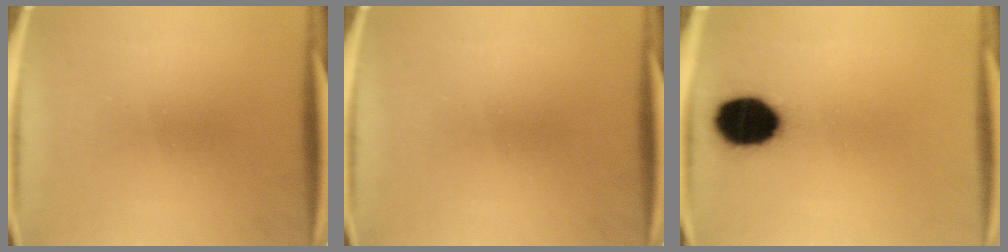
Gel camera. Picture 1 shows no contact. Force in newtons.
{"total": 0.0}
{"total": 13.5}